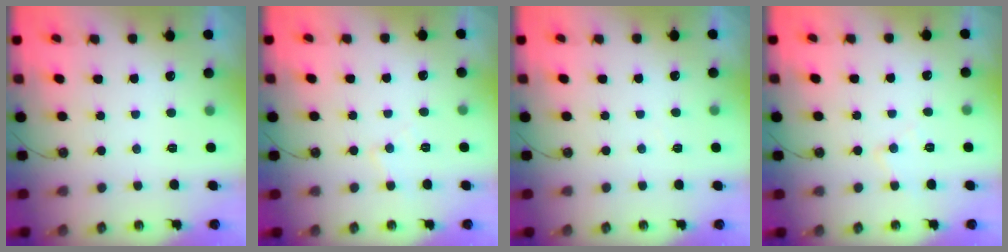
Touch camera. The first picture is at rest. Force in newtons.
{"total": 5.4, "press": 5.4, "slide": 0.9}
{"total": 3.1, "press": 3.0, "slide": 0.5}
{"total": 5.9, "press": 5.9, "slide": 0.9}